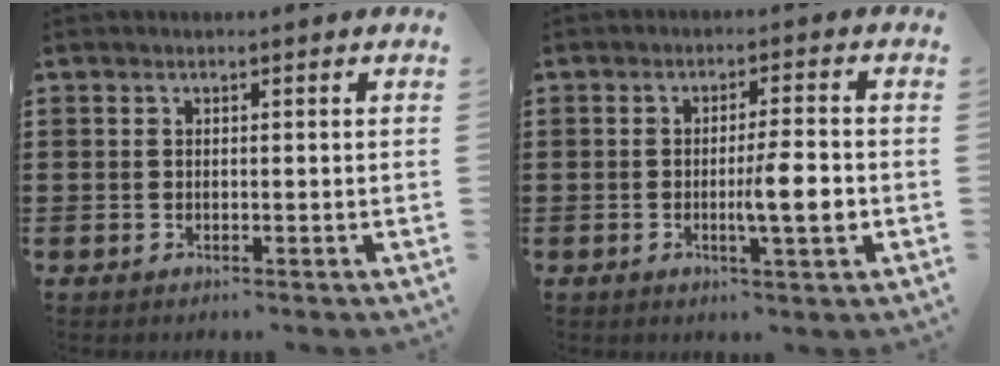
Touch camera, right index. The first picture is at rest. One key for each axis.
{"total": 6.2, "fx": -1.3, "fy": 0.7, "fz": 6.1, "tx": -0.098, "ty": -0.005, "tz": -0.022}